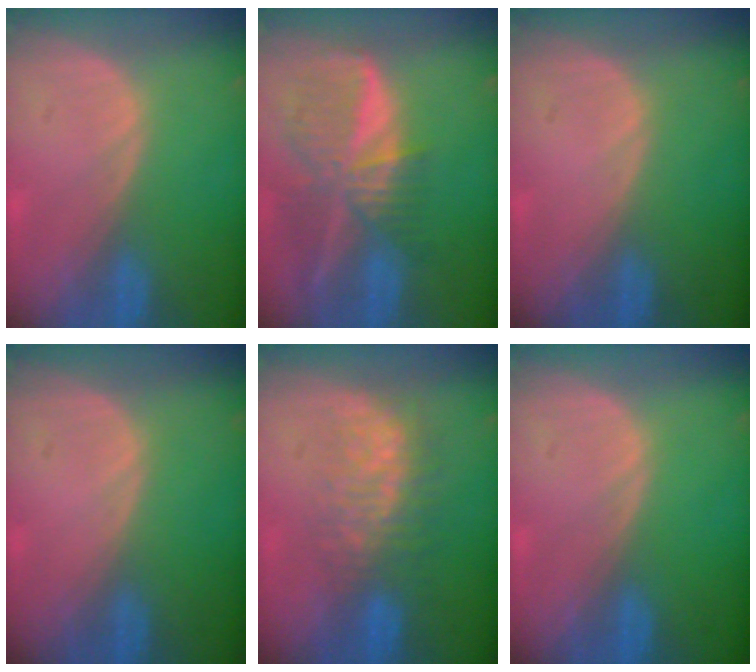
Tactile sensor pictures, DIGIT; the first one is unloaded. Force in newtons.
{"total": 9.5, "press": 8.2, "slide": 4.7}
{"total": 0.0}
{"total": 0.0}
{"total": 7.9, "press": 7.4, "slide": 2.6}
{"total": 0.0}